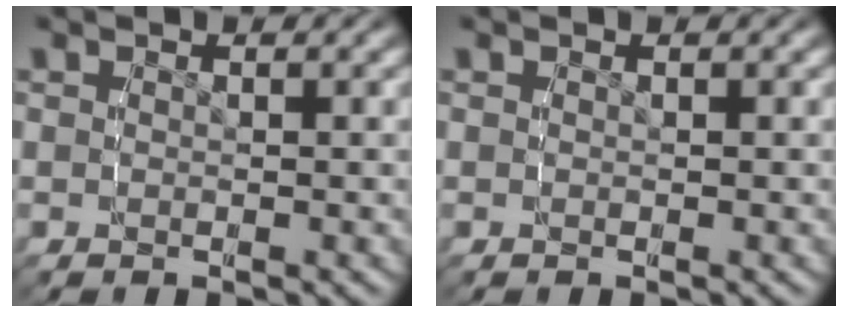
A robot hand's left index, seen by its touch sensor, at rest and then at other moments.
{"total": 0.0}